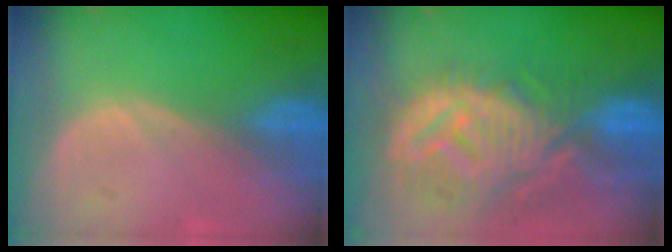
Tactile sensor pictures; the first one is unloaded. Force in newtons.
{"total": 12.1, "press": 10.9, "slide": 5.4}